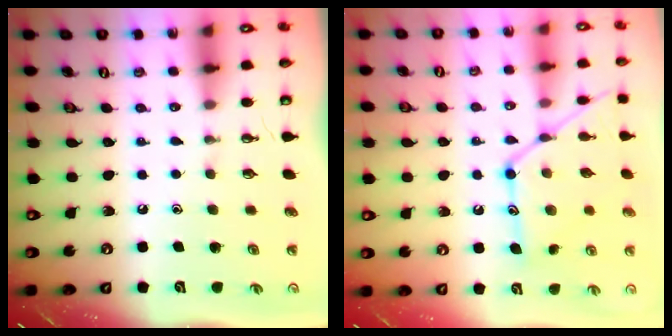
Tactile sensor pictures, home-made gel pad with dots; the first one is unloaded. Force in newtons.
{"total": 16.4, "press": 16.3, "slide": 1.3}